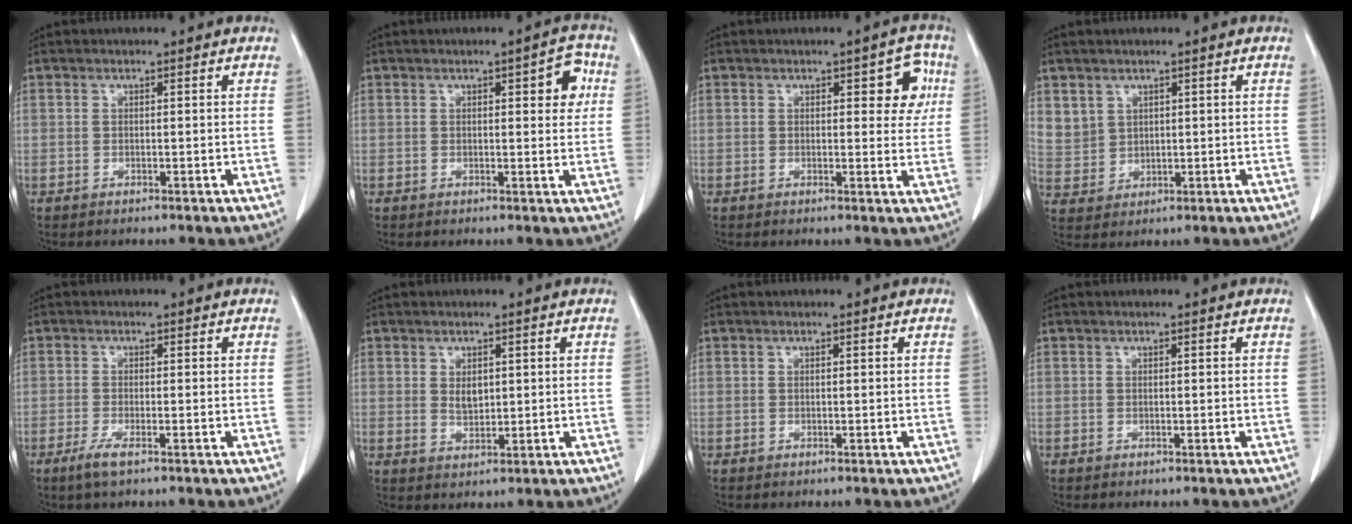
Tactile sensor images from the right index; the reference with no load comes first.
{"total": 4.5, "force": [1.3, 1.4, 4.0], "torque": [-0.043, 0.008, 0.012]}
{"total": 5.2, "force": [1.7, 2.3, 4.4], "torque": [-0.036, 0.012, 0.017]}
{"total": 6.1, "force": [3.1, 5.1, 1.1], "torque": [-0.034, 0.008, 0.079]}
{"total": 2.6, "force": [-1.6, 0.2, 2.1], "torque": [-0.045, -0.006, -0.033]}
{"total": 2.4, "force": [0.7, 1.5, 1.8], "torque": [-0.034, -0.002, 0.017]}
{"total": 0.0}
{"total": 0.0}